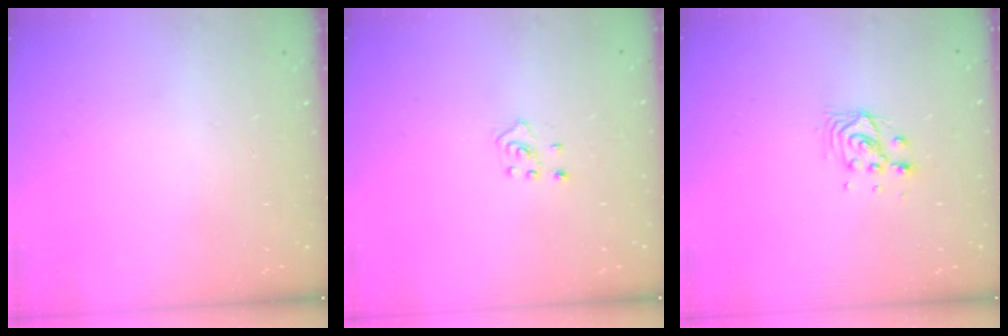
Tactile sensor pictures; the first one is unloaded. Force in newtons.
{"total": 2.4, "press": 2.4, "slide": 0.5}
{"total": 5.4, "press": 5.4, "slide": 0.1}